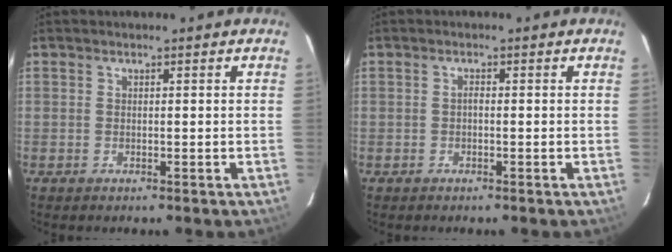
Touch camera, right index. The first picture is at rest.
{"total": 0.6, "force": [-0.3, 0.3, 0.5], "torque": [-0.007, 0.005, -0.006]}